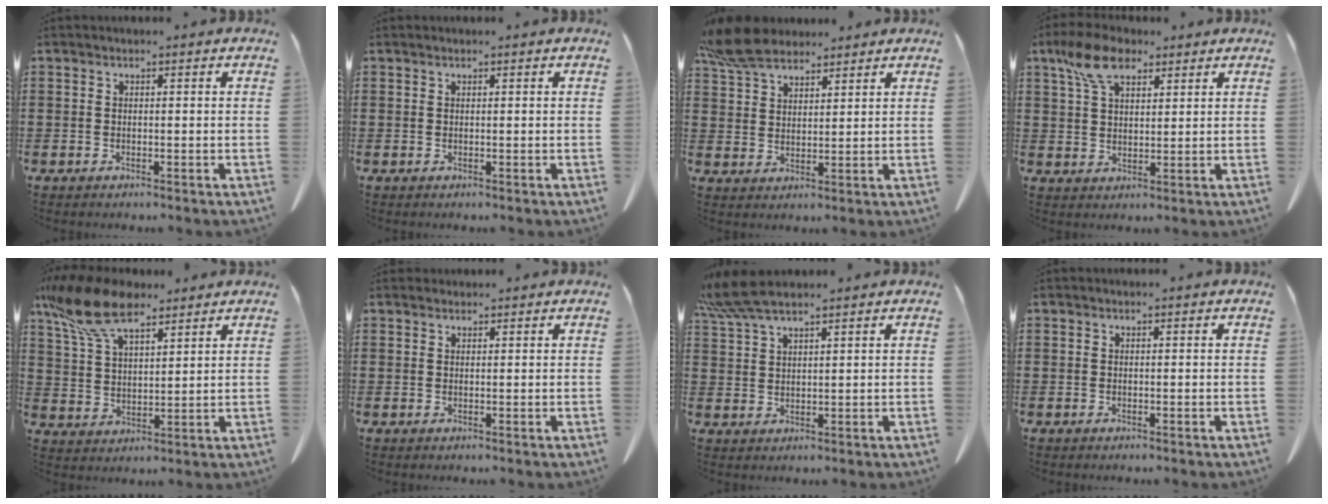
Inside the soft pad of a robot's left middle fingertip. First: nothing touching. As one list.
[{"total": 0.0}, {"total": 7.8, "force": [6.4, 2.8, 3.4], "torque": [-0.090, -0.005, 0.124]}, {"total": 7.5, "force": [4.7, 3.7, 4.5], "torque": [-0.105, 0.006, 0.087]}, {"total": 11.9, "force": [8.4, 4.2, 7.3], "torque": [-0.177, -0.017, 0.155]}, {"total": 1.0, "force": [0.9, 0.3, 0.1], "torque": [-0.004, -0.001, 0.020]}, {"total": 6.4, "force": [5.1, 1.1, 3.7], "torque": [-0.093, -0.009, 0.095]}, {"total": 0.0}]